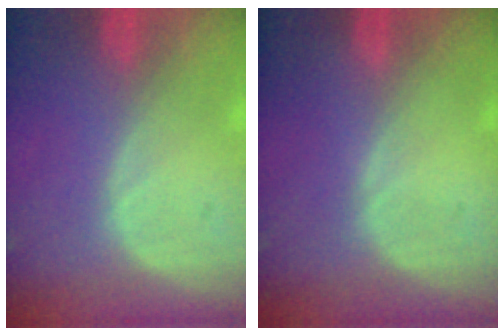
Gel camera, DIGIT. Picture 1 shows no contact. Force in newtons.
{"total": 0.0}